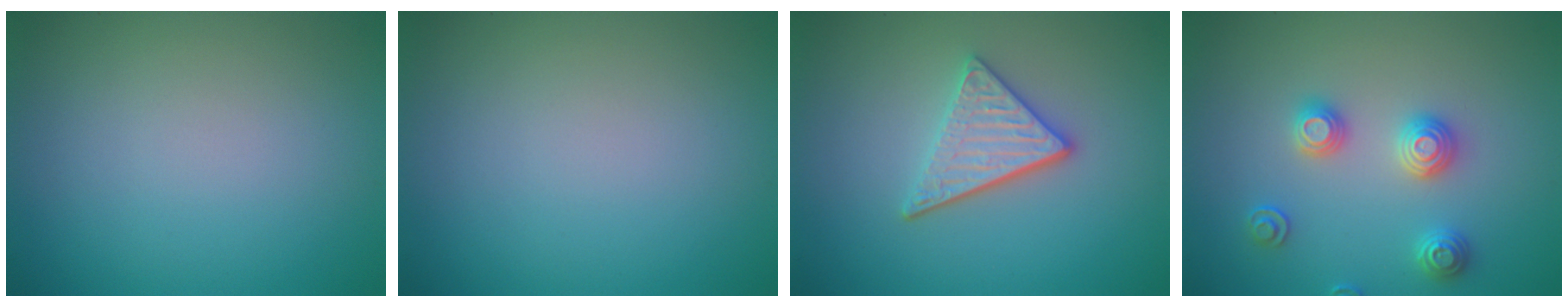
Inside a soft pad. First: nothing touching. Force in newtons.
{"total": 0.0}
{"total": 3.6, "press": 3.1, "slide": 1.9}
{"total": 2.8, "press": 2.8, "slide": 0.2}